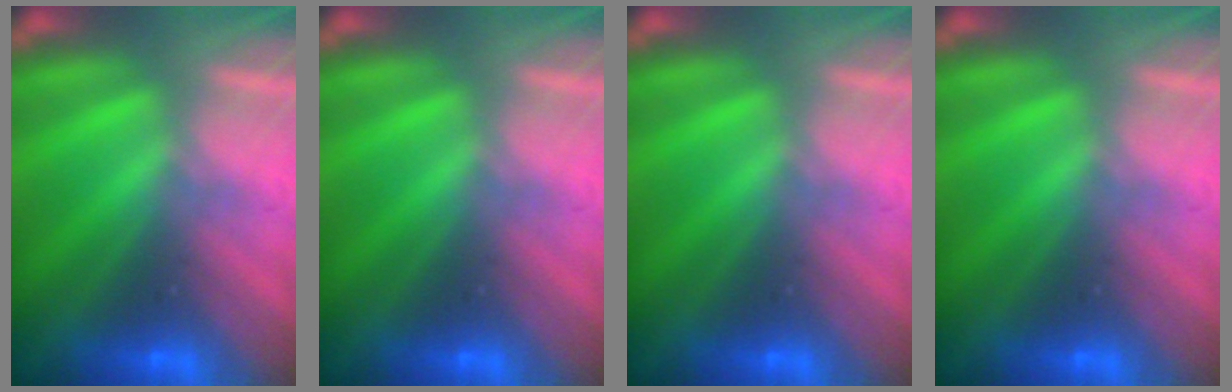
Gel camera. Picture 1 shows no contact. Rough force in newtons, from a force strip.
{"total": 0.0}
{"total": 0.0}
{"total": 0.0}